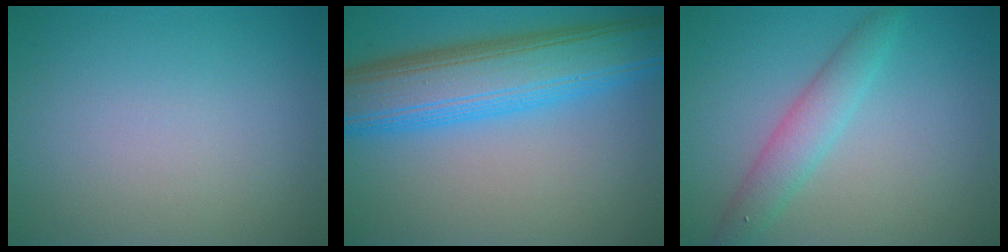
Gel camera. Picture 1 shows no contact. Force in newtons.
{"total": 9.7, "press": 9.7, "slide": 0.1}
{"total": 3.0, "press": 3.0, "slide": 0.1}